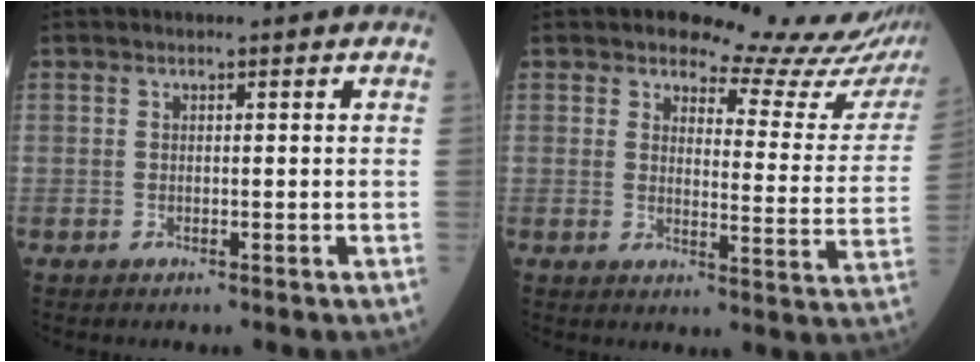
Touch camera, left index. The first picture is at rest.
{"total": 16.4, "force": [16.0, 2.8, 2.2], "torque": [0.002, -0.102, 0.152]}